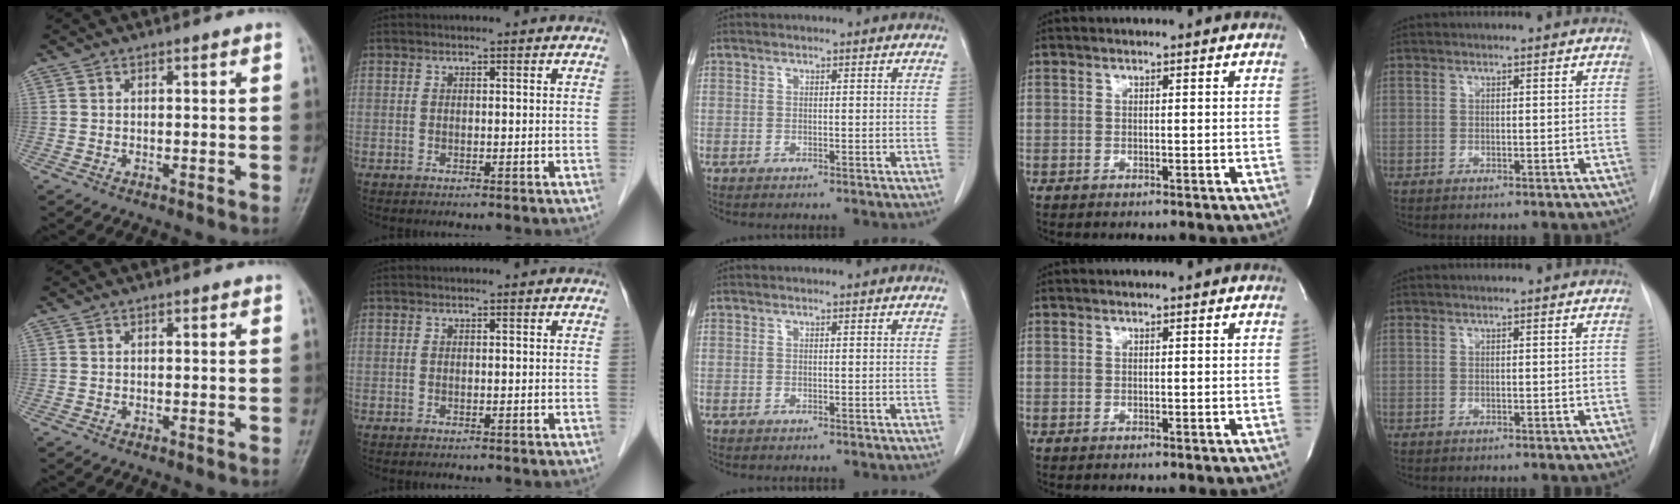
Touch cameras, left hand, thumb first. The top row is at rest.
{}